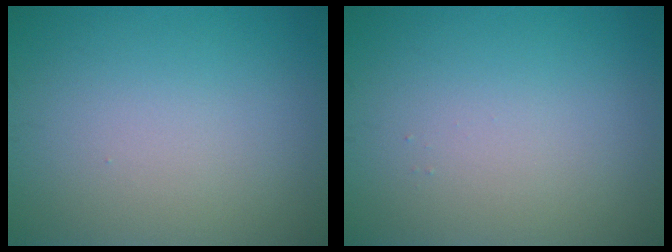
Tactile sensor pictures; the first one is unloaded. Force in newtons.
{"total": 0.0}